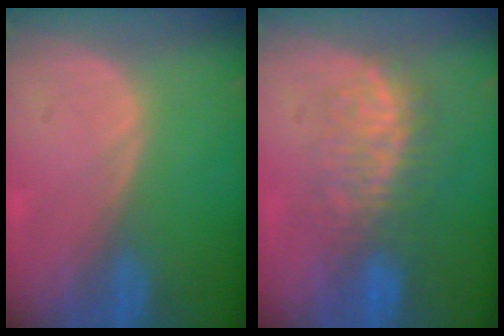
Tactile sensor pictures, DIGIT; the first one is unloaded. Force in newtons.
{"total": 7.9, "press": 7.5, "slide": 2.3}